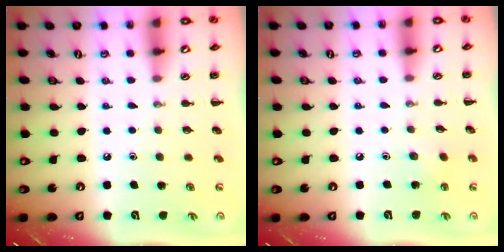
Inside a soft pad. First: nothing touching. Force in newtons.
{"total": 2.6, "press": 2.5, "slide": 0.8}